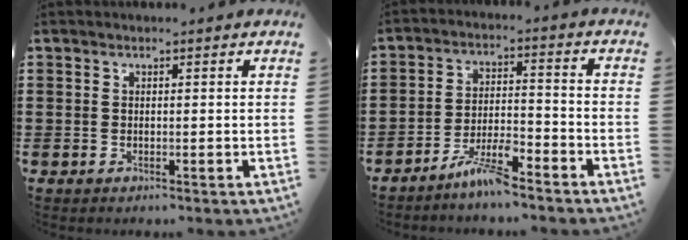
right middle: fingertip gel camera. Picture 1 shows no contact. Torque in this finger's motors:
{"motor_torque": [1.32, 0.82, 0.09, 0.04]}